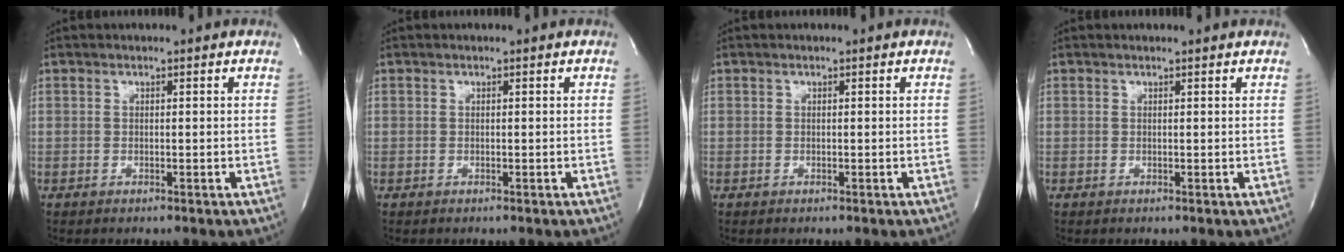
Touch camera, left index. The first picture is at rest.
{"total": 0.0}
{"total": 0.0}
{"total": 1.3, "force": [1.3, -0.1, 0.2], "torque": [-0.011, 0.004, 0.014]}